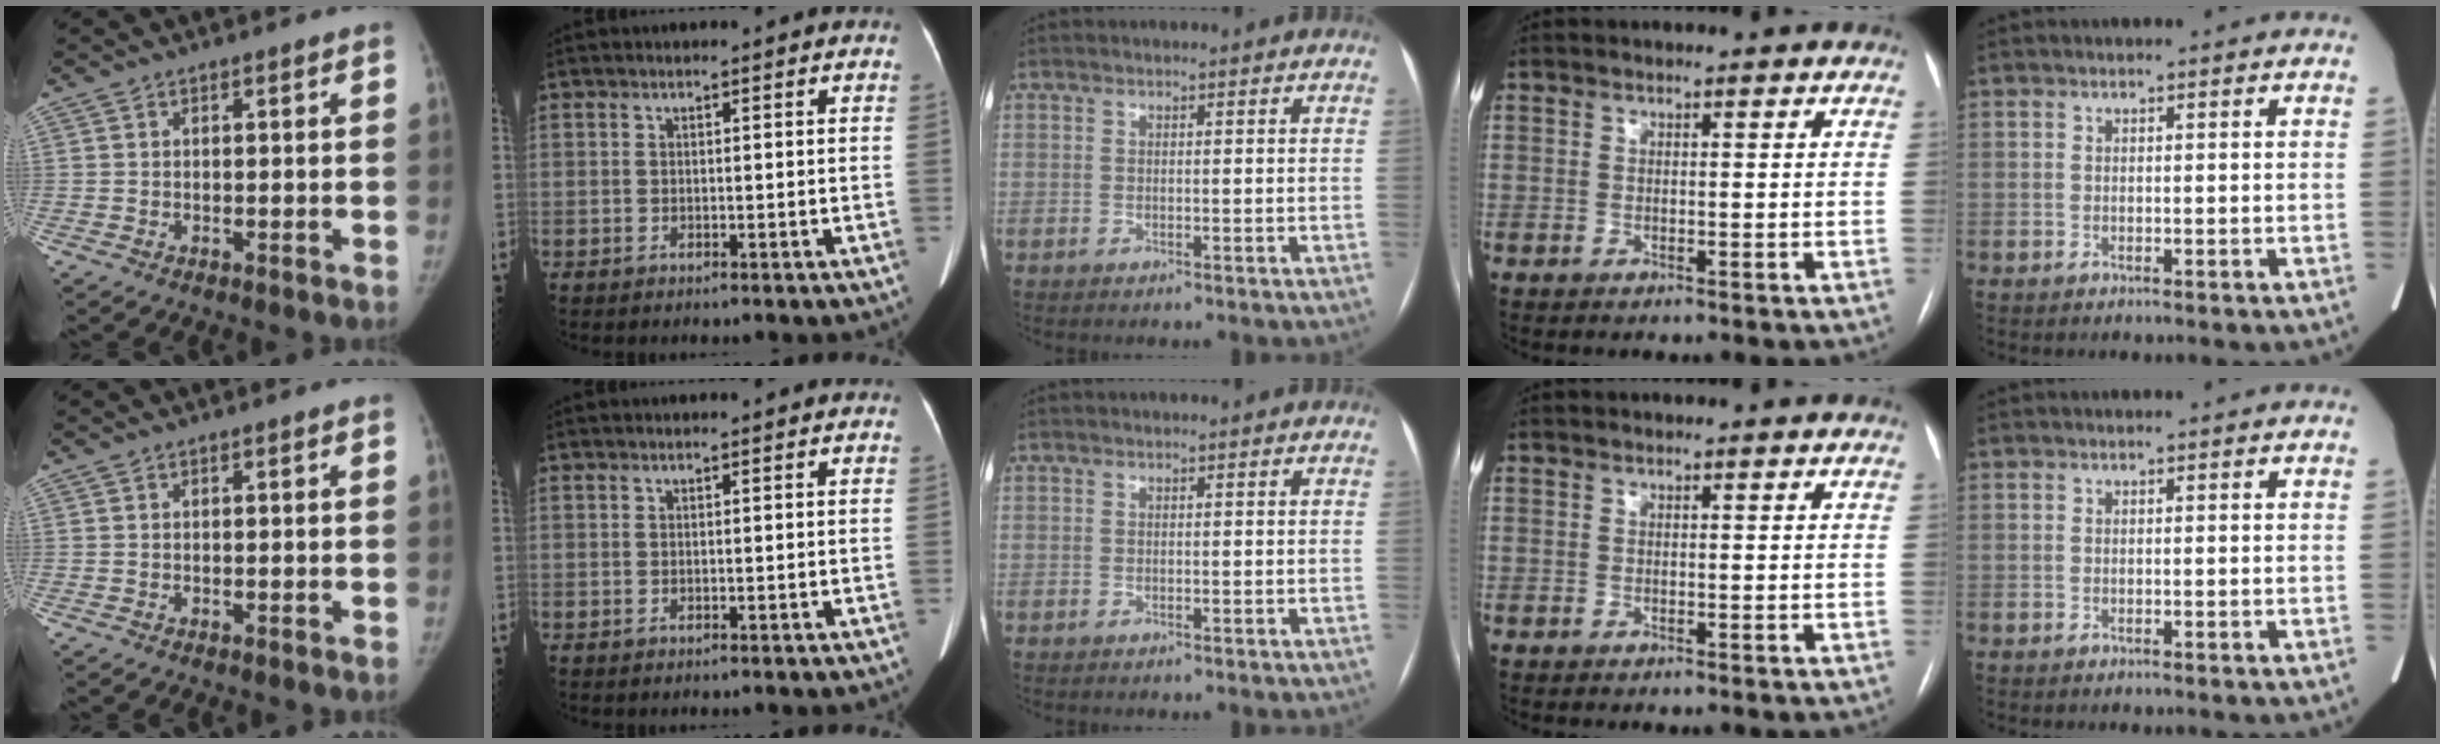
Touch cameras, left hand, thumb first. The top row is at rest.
{}